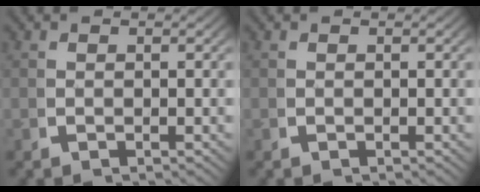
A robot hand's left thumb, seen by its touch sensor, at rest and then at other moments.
{"total": 0.0}